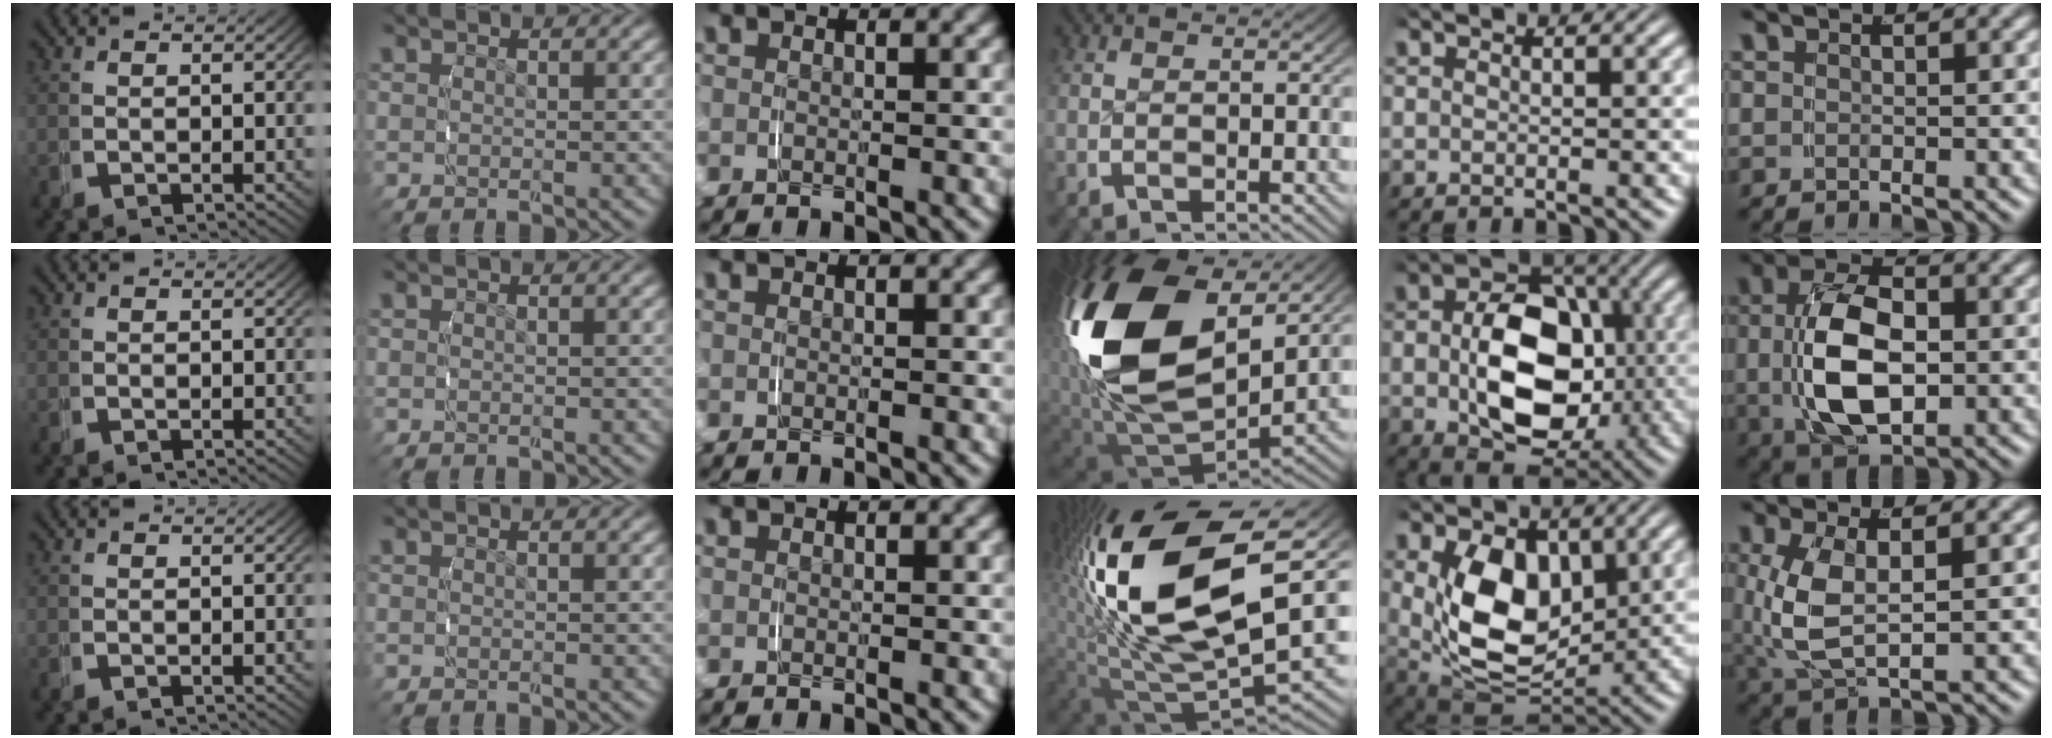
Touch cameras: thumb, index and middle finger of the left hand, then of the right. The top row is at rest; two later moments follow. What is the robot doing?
{"motion": "grasp_and_lifting", "object": "knife"}